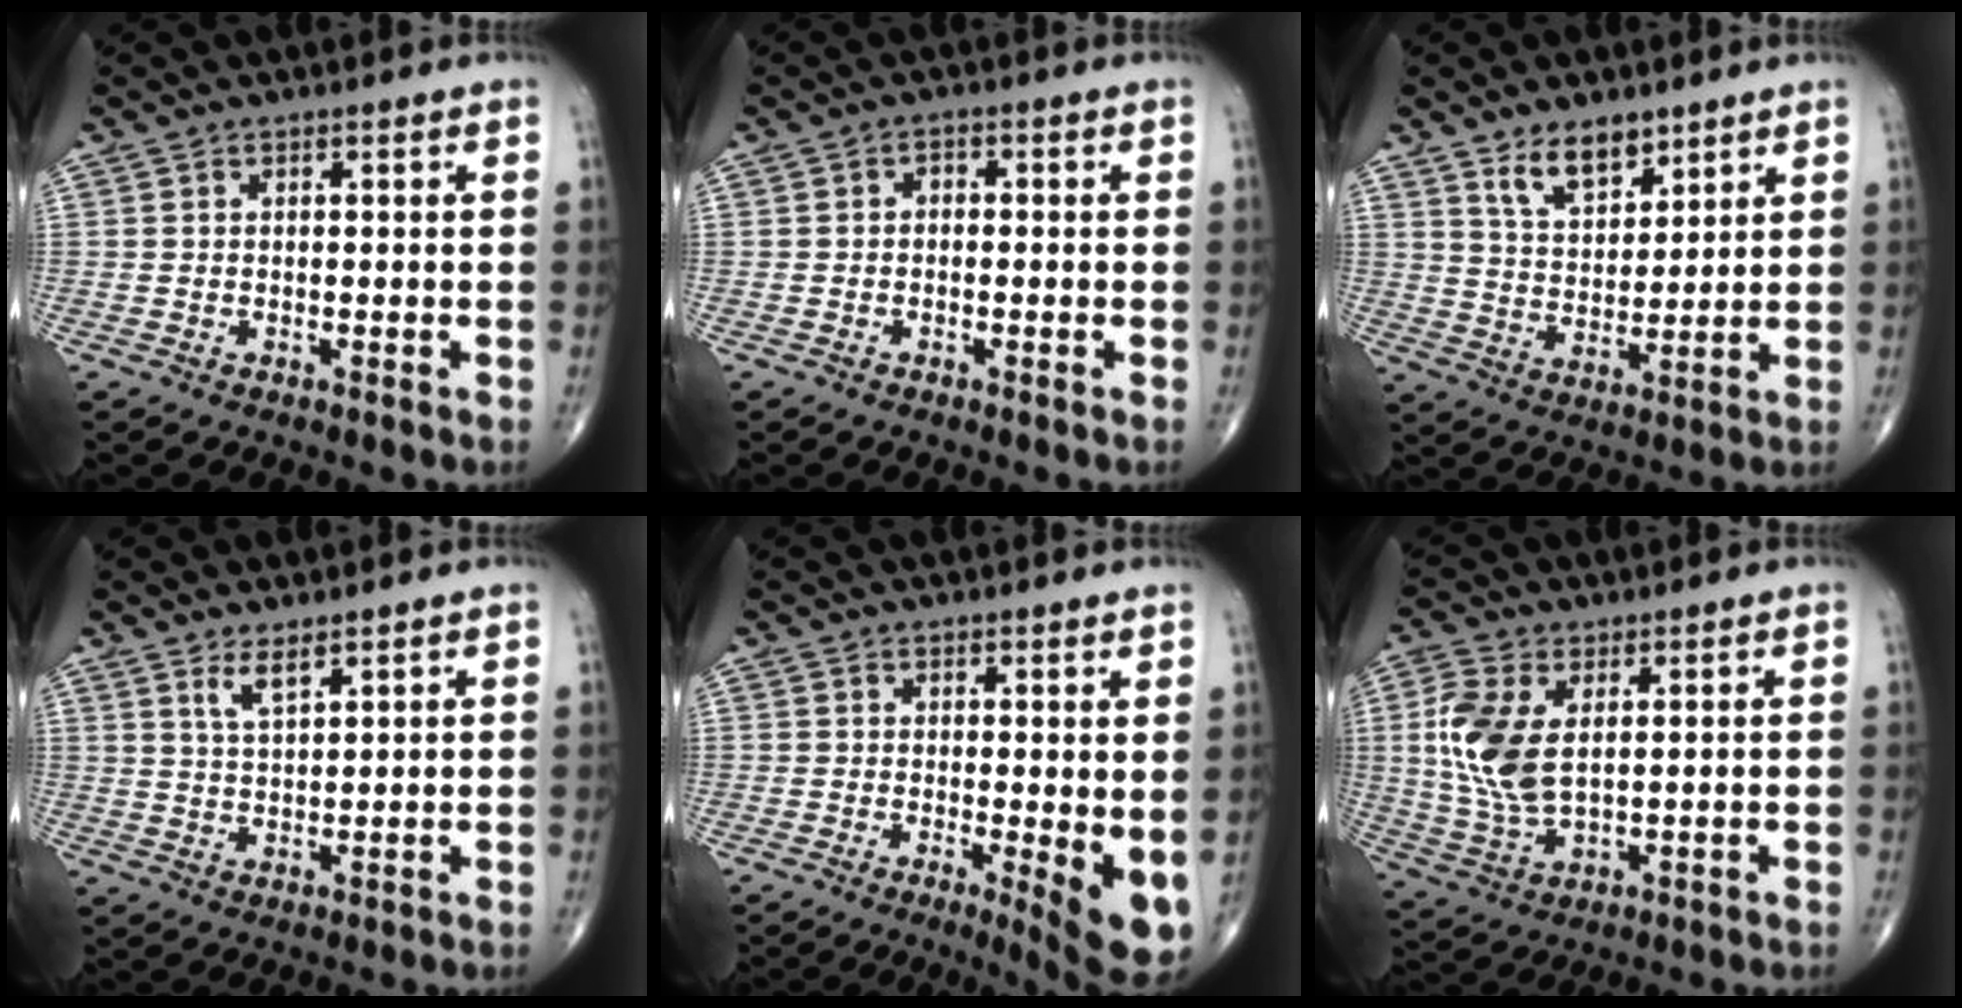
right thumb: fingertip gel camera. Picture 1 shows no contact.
{"total": 1.1, "force": [-0.3, 0.8, 0.7], "torque": [-0.006, 0.003, -0.012]}
{"total": 8.4, "force": [5.7, 4.2, 4.5], "torque": [-0.055, -0.041, 0.108]}
{"total": 3.8, "force": [2.6, 1.1, 2.6], "torque": [-0.047, -0.019, 0.053]}
{"total": 7.5, "force": [0.0, 2.3, 7.1], "torque": [-0.092, -0.017, 0.005]}
{"total": 11.0, "force": [2.2, 5.9, 9.0], "torque": [-0.206, -0.010, 0.049]}